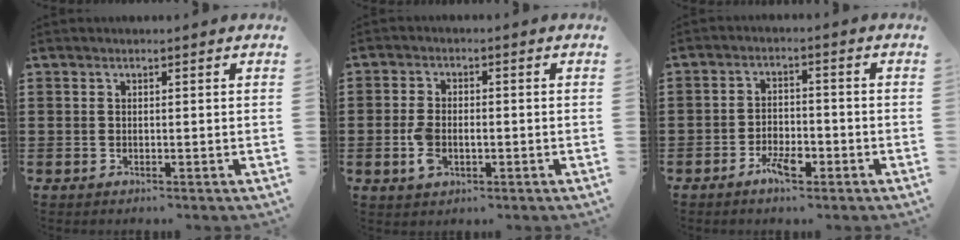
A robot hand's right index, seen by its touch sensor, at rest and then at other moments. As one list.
[{"total": 3.7, "force": [-0.9, 2.3, 2.7], "torque": [-0.066, -0.001, -0.019]}, {"total": 3.9, "force": [-2.5, 1.6, 2.6], "torque": [-0.049, 0.004, -0.047]}]